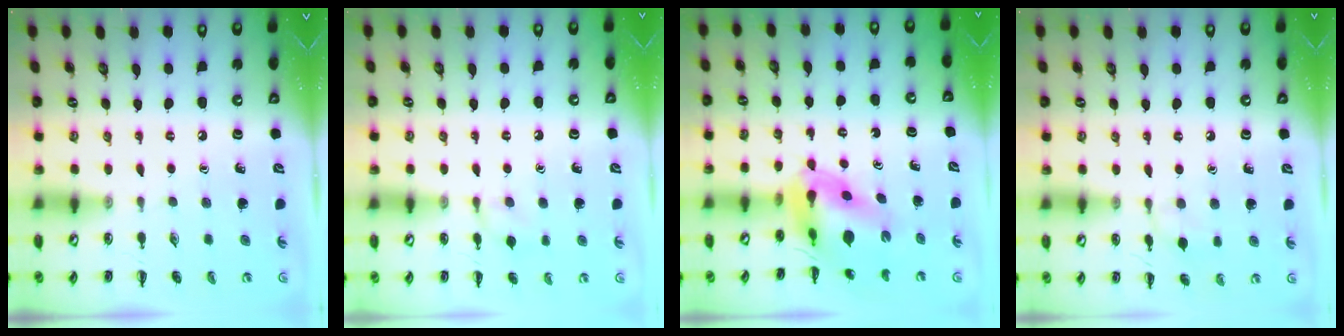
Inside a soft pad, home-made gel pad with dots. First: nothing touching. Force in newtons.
{"total": 6.9, "press": 6.5, "slide": 2.2}
{"total": 8.7, "press": 8.2, "slide": 2.9}
{"total": 6.9, "press": 6.6, "slide": 2.0}